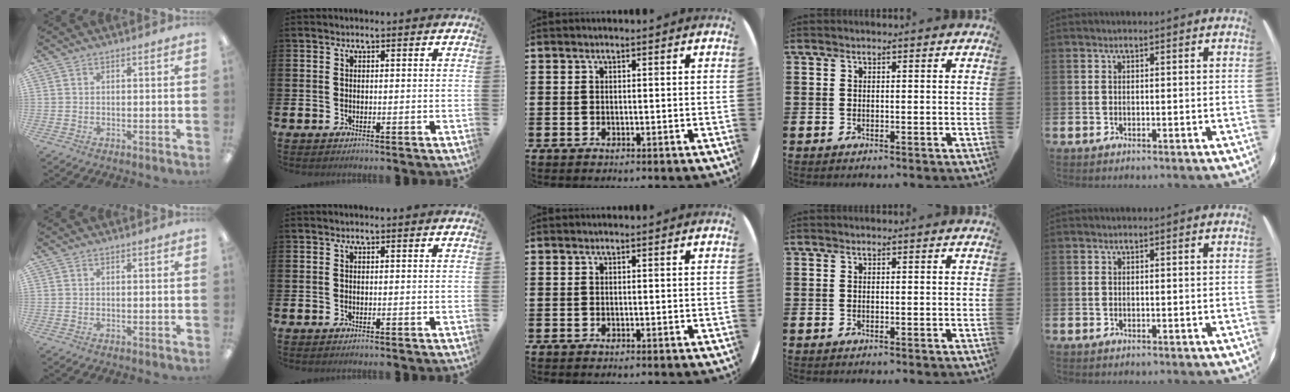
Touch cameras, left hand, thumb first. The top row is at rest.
{}